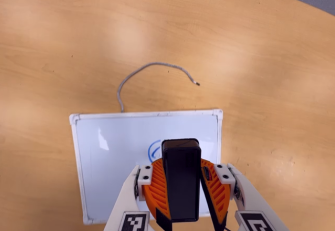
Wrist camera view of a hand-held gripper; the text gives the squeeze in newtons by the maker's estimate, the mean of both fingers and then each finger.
{"total": 9.7, "left": 10.0, "right": 9.4}